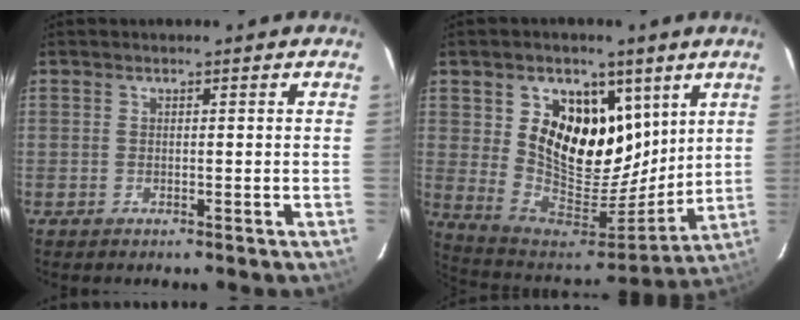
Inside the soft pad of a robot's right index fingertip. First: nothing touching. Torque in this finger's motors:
{"motor_torque": [1.31, 0.78, 0.96, 0.21]}